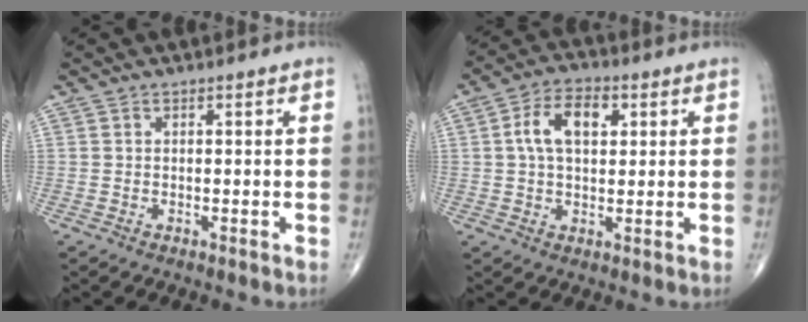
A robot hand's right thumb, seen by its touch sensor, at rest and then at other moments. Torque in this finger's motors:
{"motor_torque": [0.45, 2.18, 0.65, 0.16, 0.06]}